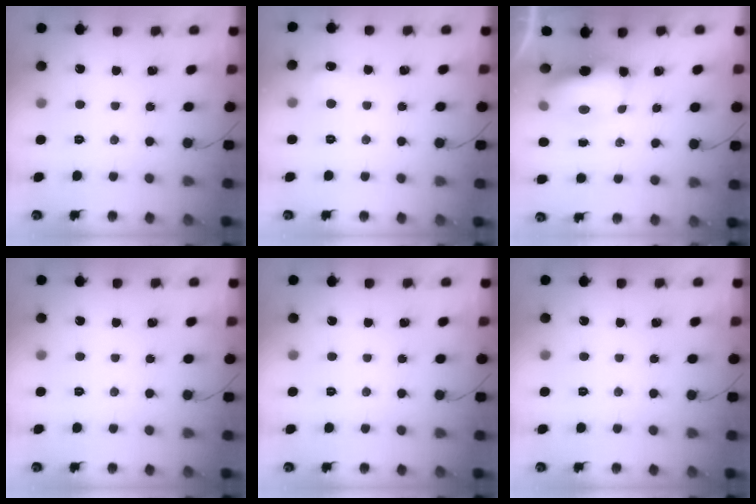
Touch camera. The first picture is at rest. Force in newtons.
{"total": 6.6, "press": 6.3, "slide": 1.7}
{"total": 8.8, "press": 8.7, "slide": 1.4}
{"total": 0.0}
{"total": 0.0}
{"total": 0.0}